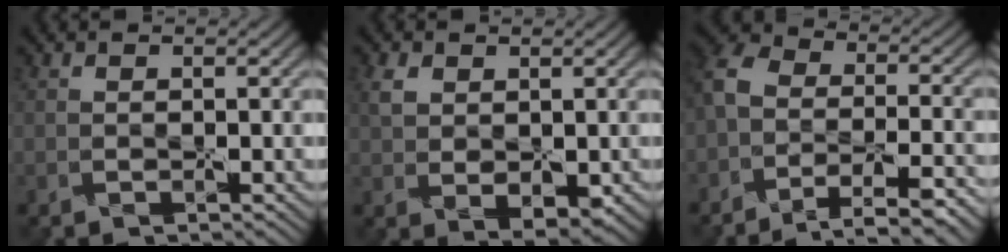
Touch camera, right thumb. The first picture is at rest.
{"total": 4.8, "force": [0.7, 3.1, 3.6], "torque": [-0.065, -0.005, 0.015]}
{"total": 9.4, "force": [-5.4, 4.8, 6.0], "torque": [-0.132, -0.002, -0.096]}